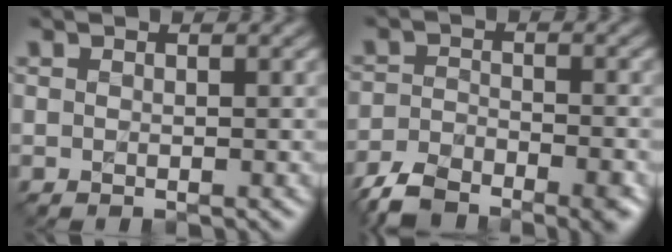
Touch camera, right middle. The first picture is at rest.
{"total": 7.0, "force": [-5.5, 2.6, 3.5], "torque": [-0.057, -0.020, -0.099]}